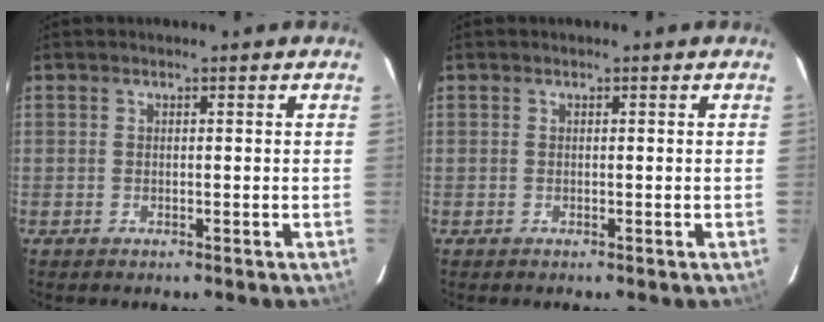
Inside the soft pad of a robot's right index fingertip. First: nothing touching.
{"total": 0.0}